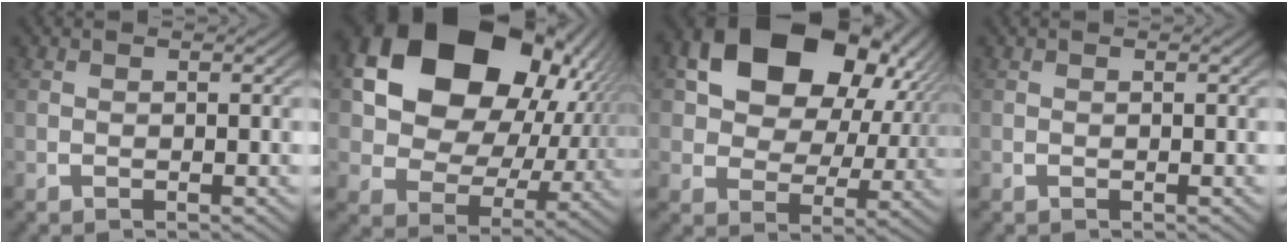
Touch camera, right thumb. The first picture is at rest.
{"total": 18.0, "force": [3.8, 12.8, 12.1], "torque": [-0.249, -0.024, 0.067]}
{"total": 14.0, "force": [4.0, 9.5, 9.4], "torque": [-0.185, -0.011, 0.069]}
{"total": 0.0}